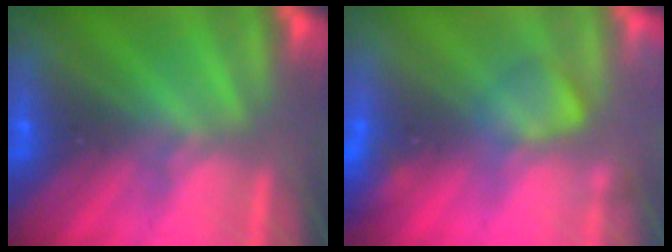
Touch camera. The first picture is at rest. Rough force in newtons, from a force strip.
{"total": 2.4}